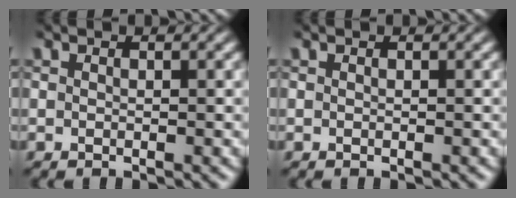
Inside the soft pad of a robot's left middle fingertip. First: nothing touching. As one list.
[{"total": 0.0}]